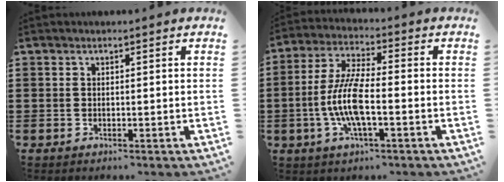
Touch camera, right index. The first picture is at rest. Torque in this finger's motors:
{"motor_torque": [2.14, 0.00, 1.05, 0.21]}